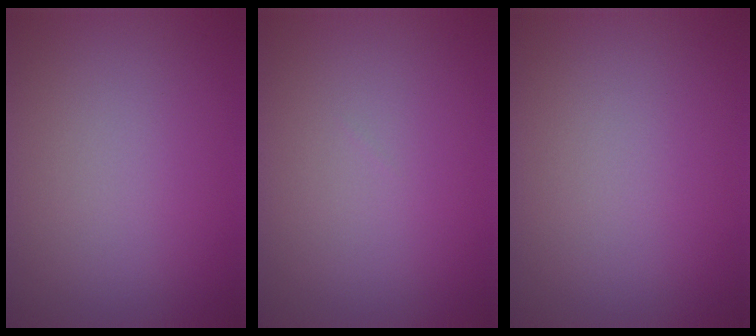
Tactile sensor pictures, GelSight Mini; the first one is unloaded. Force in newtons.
{"total": 0.0}
{"total": 0.0}